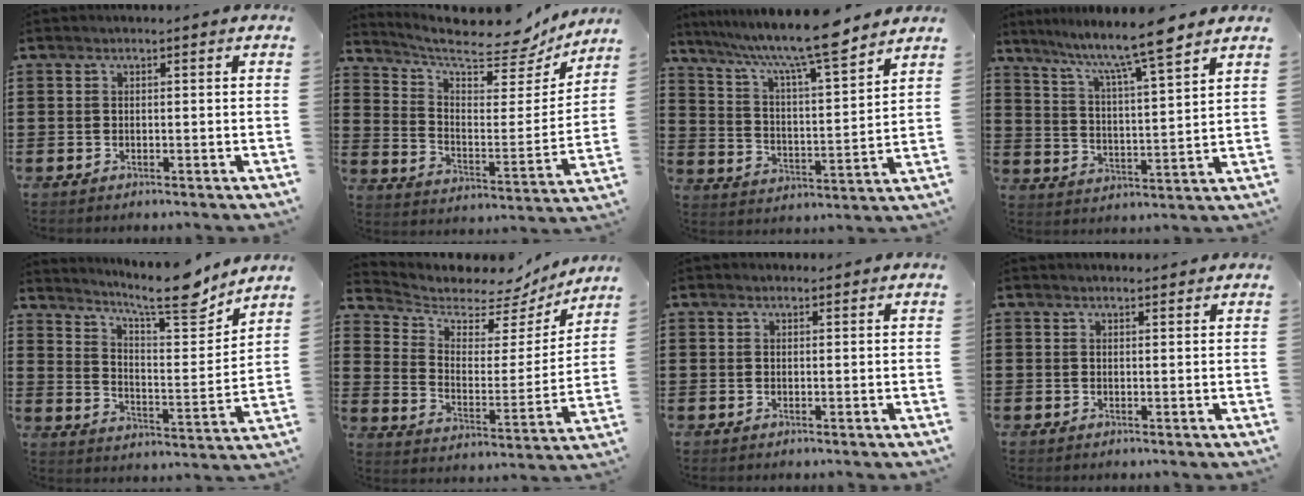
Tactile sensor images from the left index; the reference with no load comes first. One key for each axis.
{"total": 9.1, "fx": 8.1, "fy": 1.3, "fz": 3.9, "tx": -0.095, "ty": -0.063, "tz": 0.135}
{"total": 10.4, "fx": 8.7, "fy": 0.8, "fz": 5.7, "tx": -0.124, "ty": -0.051, "tz": 0.141}
{"total": 8.2, "fx": 6.8, "fy": -0.2, "fz": 4.6, "tx": -0.111, "ty": -0.040, "tz": 0.112}
{"total": 11.2, "fx": 9.5, "fy": 1.5, "fz": 5.8, "tx": -0.109, "ty": -0.059, "tz": 0.160}
{"total": 5.5, "fx": 5.0, "fy": 2.1, "fz": 0.8, "tx": -0.050, "ty": -0.041, "tz": 0.084}
{"total": 0.7, "fx": 0.5, "fy": 0.4, "fz": 0.2, "tx": -0.005, "ty": 0.003, "tz": 0.010}
{"total": 1.1, "fx": 1.0, "fy": 0.4, "fz": 0.0, "tx": -0.002, "ty": 0.001, "tz": 0.021}